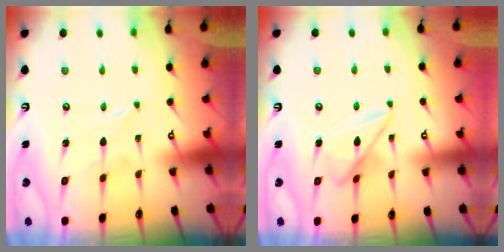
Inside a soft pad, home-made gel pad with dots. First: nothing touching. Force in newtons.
{"total": 10.4, "press": 10.3, "slide": 0.9}